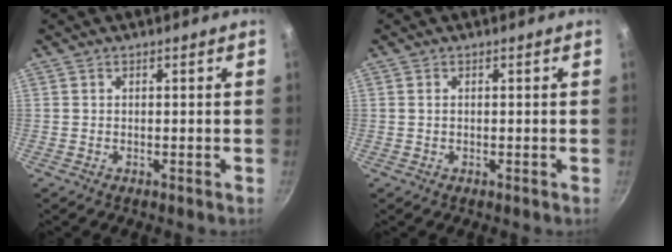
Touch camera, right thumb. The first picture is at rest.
{"total": 0.7, "force": [0.2, 0.5, 0.5], "torque": [-0.011, 0.001, 0.004]}